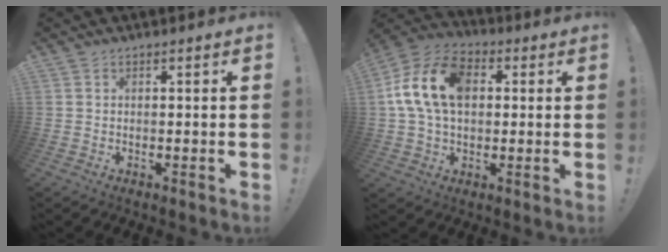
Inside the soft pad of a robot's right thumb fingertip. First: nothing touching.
{"total": 16.9, "force": [3.2, 11.8, 11.6], "torque": [-0.210, 0.007, 0.059]}